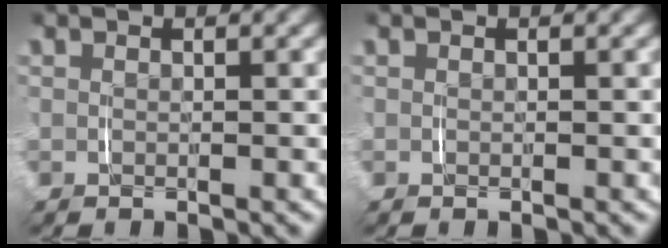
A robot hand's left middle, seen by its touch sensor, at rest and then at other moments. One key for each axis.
{"total": 0.0}